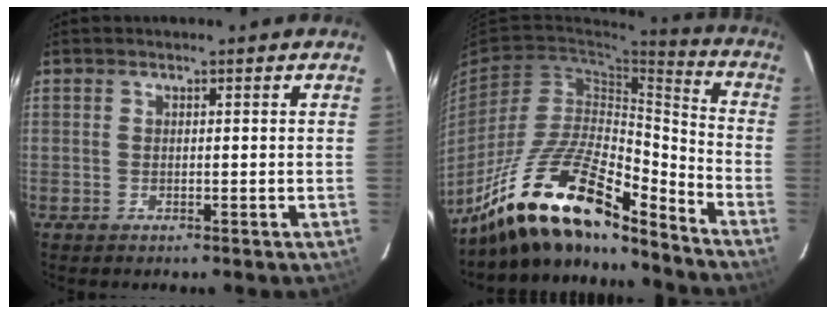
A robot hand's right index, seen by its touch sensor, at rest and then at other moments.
{"total": 20.1, "force": [-15.4, 5.6, 11.7], "torque": [-0.222, -0.005, -0.275]}